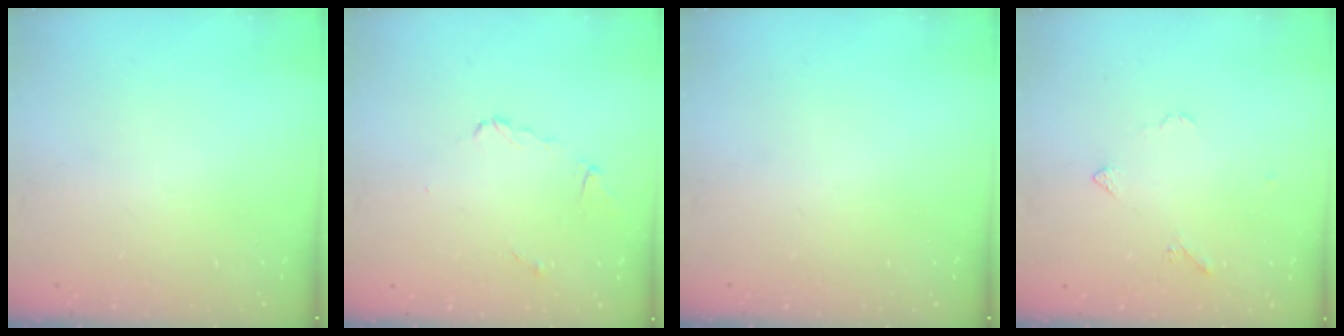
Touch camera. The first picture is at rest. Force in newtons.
{"total": 3.6, "press": 3.5, "slide": 0.5}
{"total": 0.0}
{"total": 3.9, "press": 3.8, "slide": 0.7}